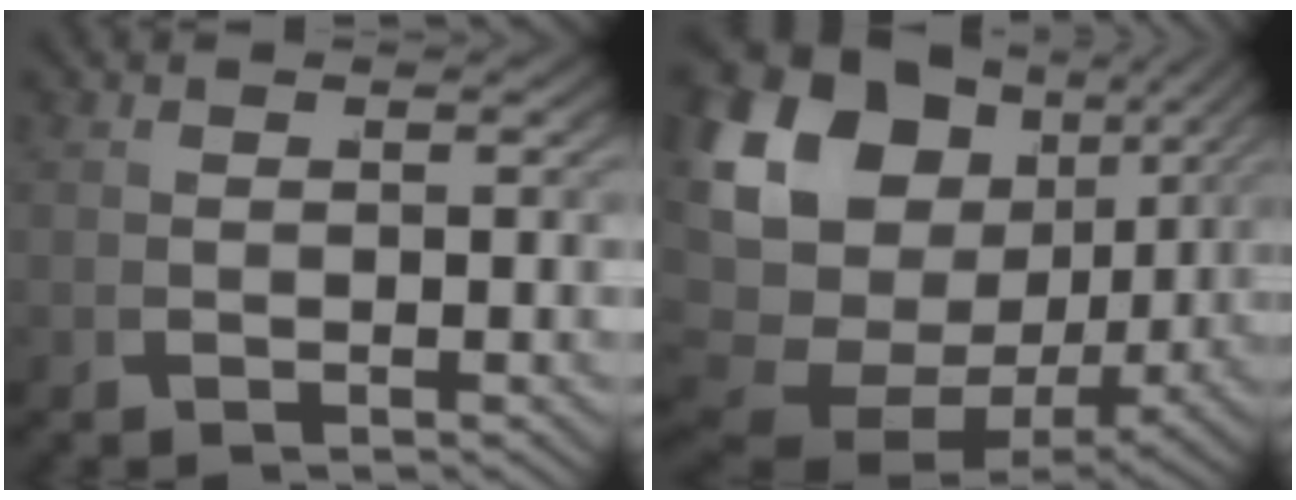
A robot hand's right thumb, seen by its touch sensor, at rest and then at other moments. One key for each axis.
{"total": 19.3, "fx": 1.5, "fy": 14.1, "fz": 13.1, "tx": -0.273, "ty": -0.047, "tz": 0.043}